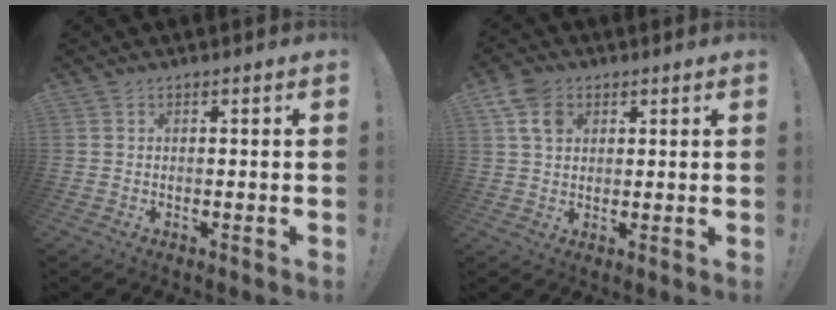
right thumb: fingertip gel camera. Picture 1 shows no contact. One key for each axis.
{"total": 7.9, "fx": 3.5, "fy": 5.7, "fz": 4.4, "tx": -0.082, "ty": -0.001, "tz": 0.068}